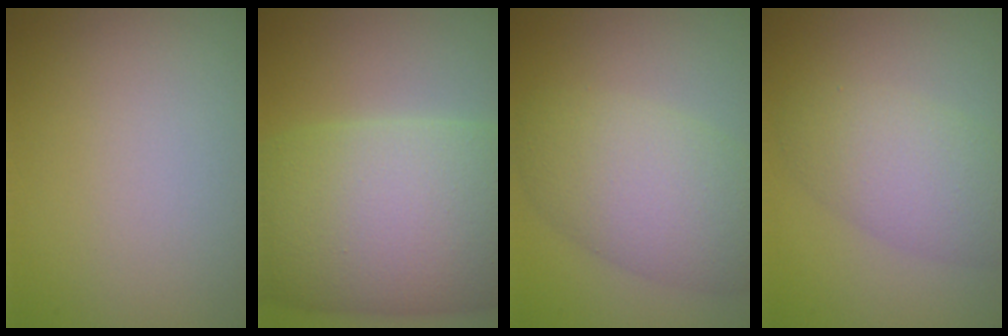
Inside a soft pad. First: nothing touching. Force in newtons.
{"total": 15.4, "press": 15.4, "slide": 0.4}
{"total": 5.4, "press": 5.4, "slide": 0.5}
{"total": 4.6, "press": 4.6, "slide": 0.1}